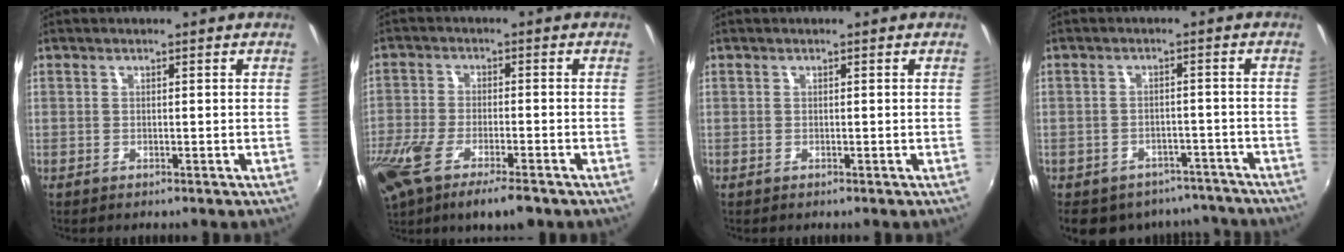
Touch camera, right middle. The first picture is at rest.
{"total": 14.5, "force": [-9.3, 4.3, 10.3], "torque": [-0.229, -0.059, -0.168]}
{"total": 0.0}
{"total": 13.9, "force": [-10.7, 7.6, 4.6], "torque": [-0.106, 0.012, -0.121]}